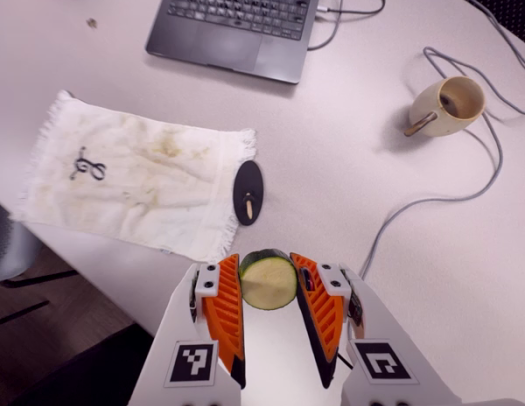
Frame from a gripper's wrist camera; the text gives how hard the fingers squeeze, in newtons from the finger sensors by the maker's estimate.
{"total": 10.6, "left": 10.5, "right": 10.7}